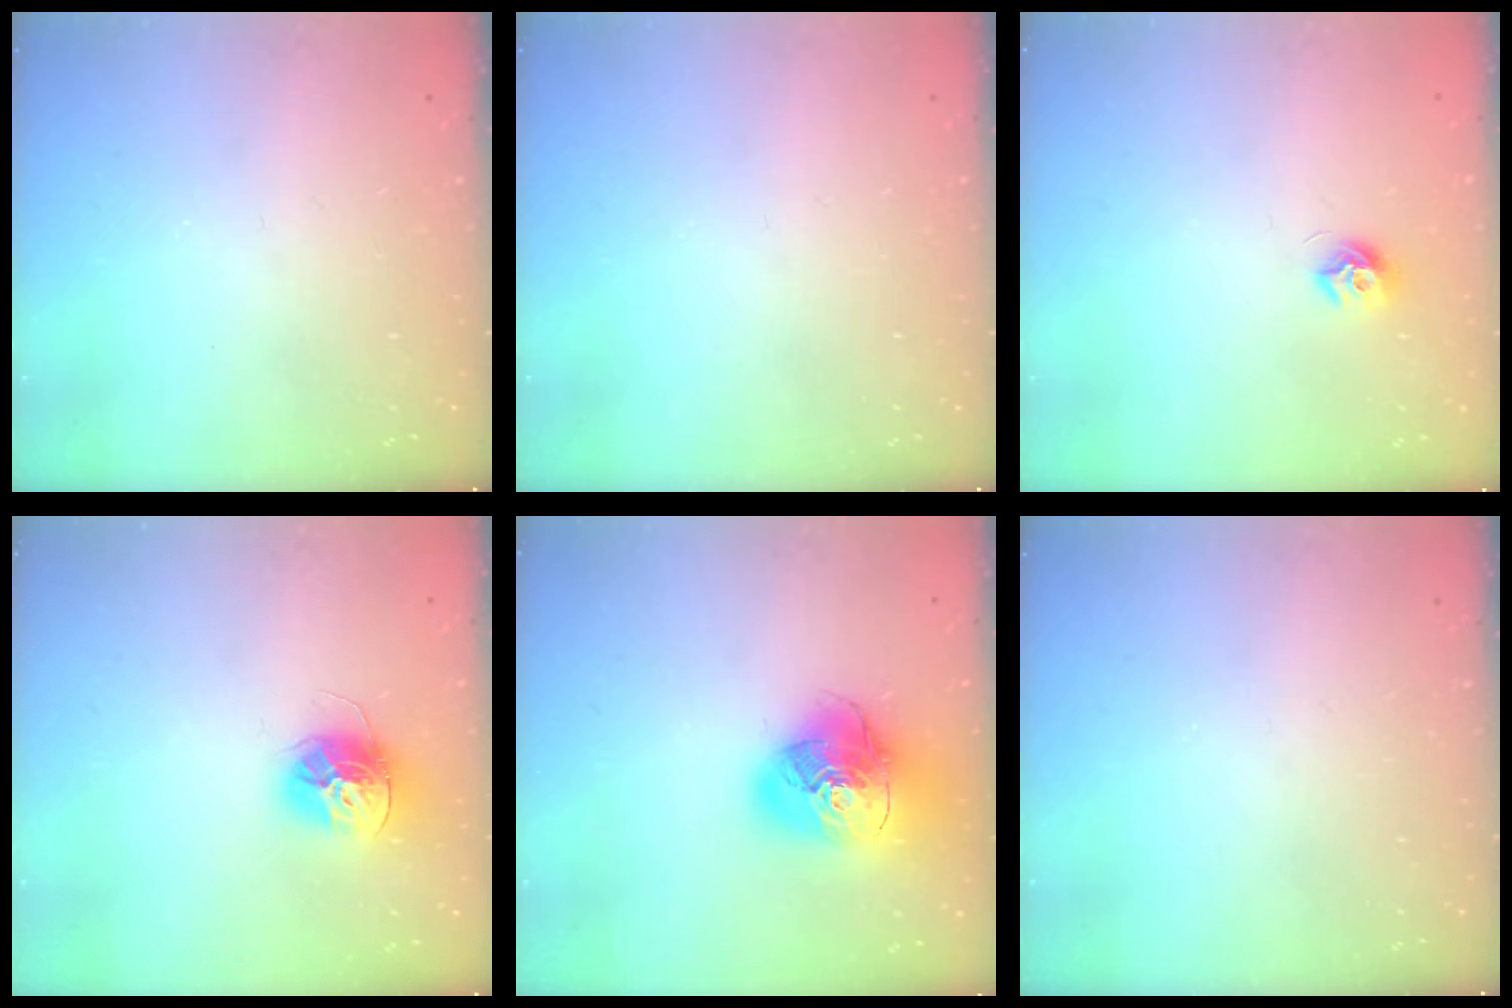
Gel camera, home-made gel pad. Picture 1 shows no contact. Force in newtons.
{"total": 0.0}
{"total": 6.7, "press": 6.6, "slide": 0.6}
{"total": 13.4, "press": 13.4, "slide": 1.2}
{"total": 19.1, "press": 18.9, "slide": 2.6}
{"total": 0.0}